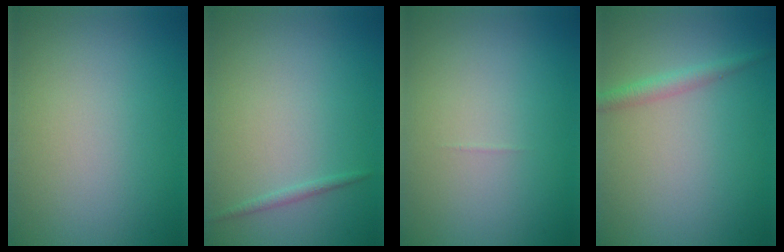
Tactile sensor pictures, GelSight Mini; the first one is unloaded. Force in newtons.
{"total": 0.7, "press": 0.7, "slide": 0.0}
{"total": 0.0}
{"total": 1.7, "press": 1.7, "slide": 0.1}